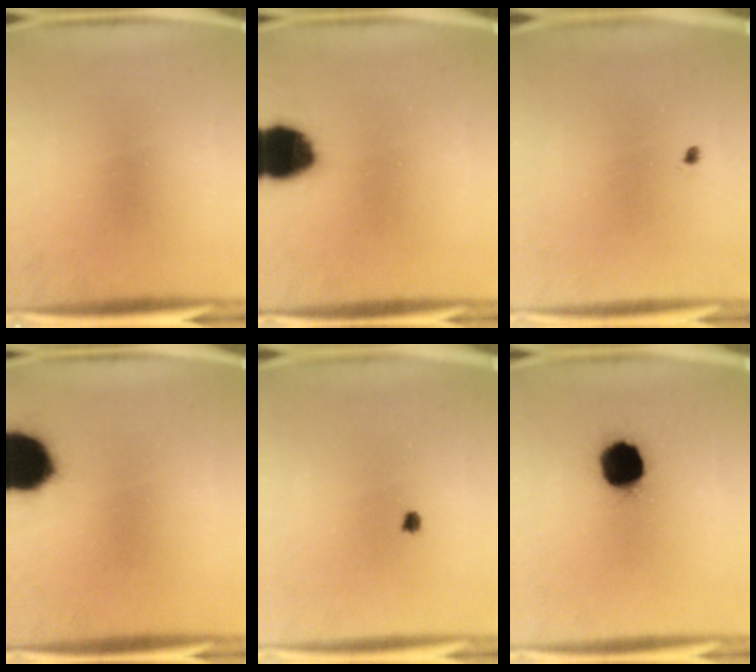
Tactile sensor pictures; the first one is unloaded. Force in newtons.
{"total": 15.0}
{"total": 0.6}
{"total": 17.8}
{"total": 0.6}
{"total": 13.3}